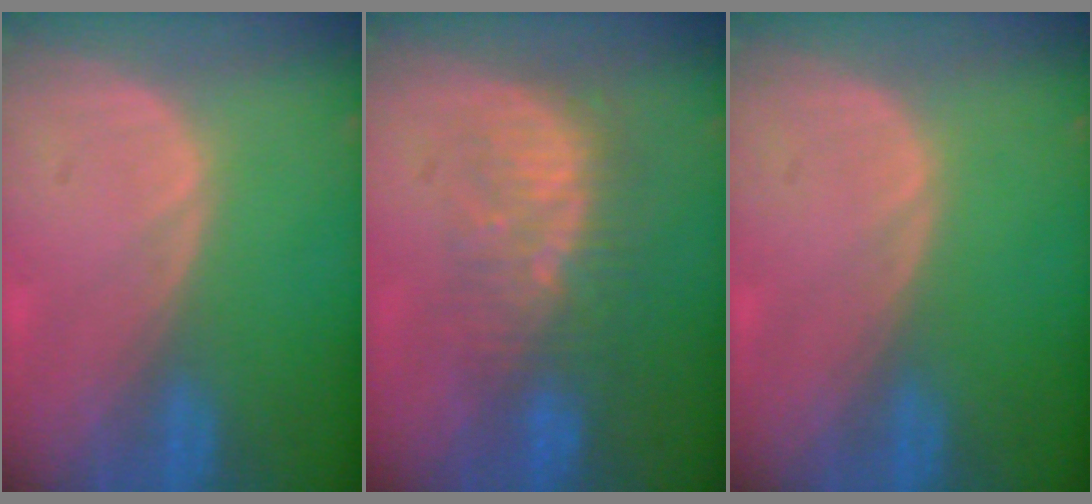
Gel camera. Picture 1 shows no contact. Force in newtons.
{"total": 7.9, "press": 7.5, "slide": 2.5}
{"total": 0.0}